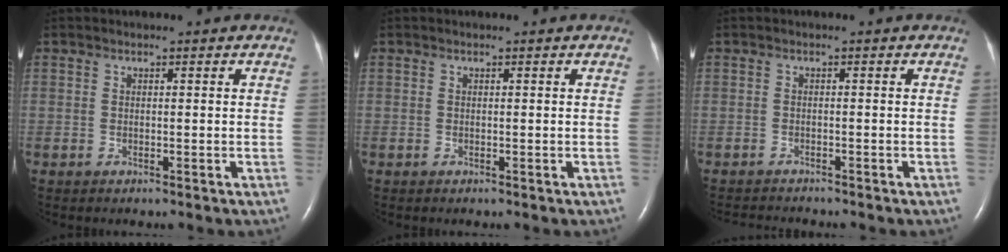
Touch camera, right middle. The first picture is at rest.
{"total": 0.0}
{"total": 3.2, "force": [-3.1, -0.1, 0.5], "torque": [-0.005, -0.013, -0.048]}